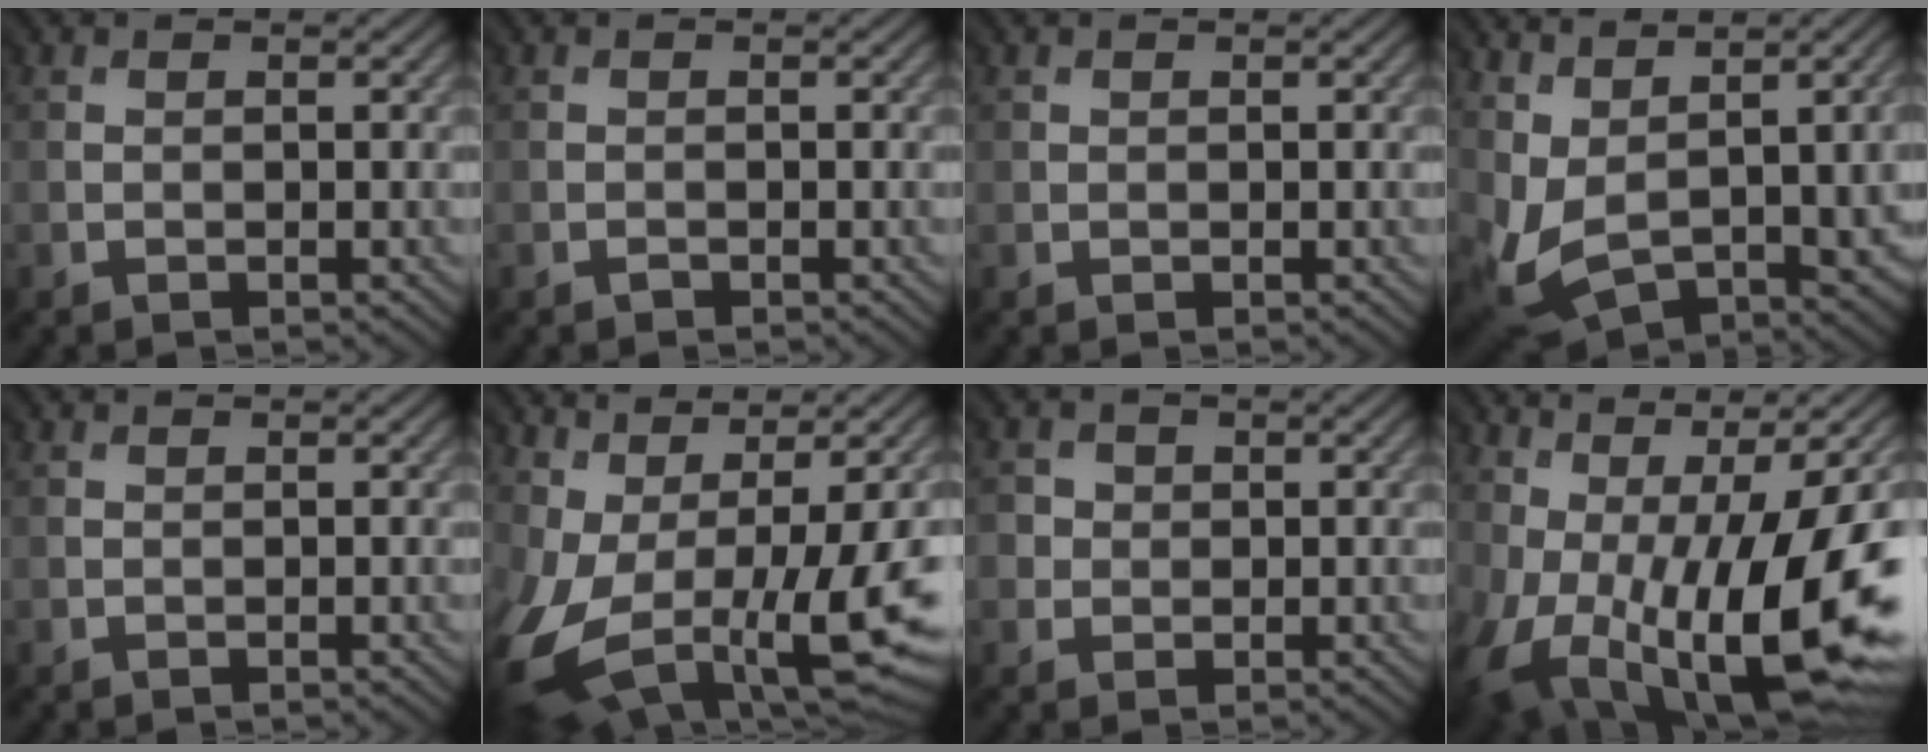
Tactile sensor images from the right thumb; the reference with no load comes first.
{"total": 0.6, "force": [-0.5, -0.1, -0.3], "torque": [0.007, -0.001, -0.009]}
{"total": 0.6, "force": [0.3, 0.5, 0.0], "torque": [0.009, 0.001, 0.005]}
{"total": 6.8, "force": [2.9, 3.6, 5.0], "torque": [-0.145, -0.019, 0.077]}
{"total": 0.0}
{"total": 13.7, "force": [-2.5, 7.0, 11.5], "torque": [-0.259, -0.066, 0.005]}
{"total": 2.6, "force": [0.4, 2.4, -0.8], "torque": [0.000, 0.002, 0.003]}
{"total": 16.0, "force": [-3.6, 8.0, 13.5], "torque": [-0.246, -0.060, -0.026]}